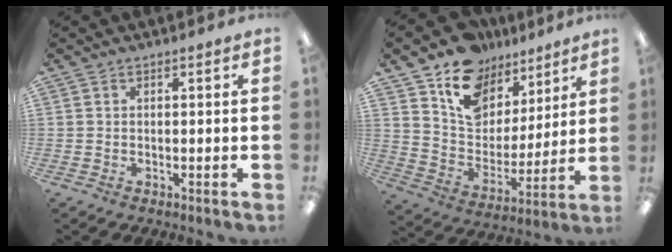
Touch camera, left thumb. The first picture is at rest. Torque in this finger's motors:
{"motor_torque": [0.33, 0.36, 1.18, -1.59, 0.09]}